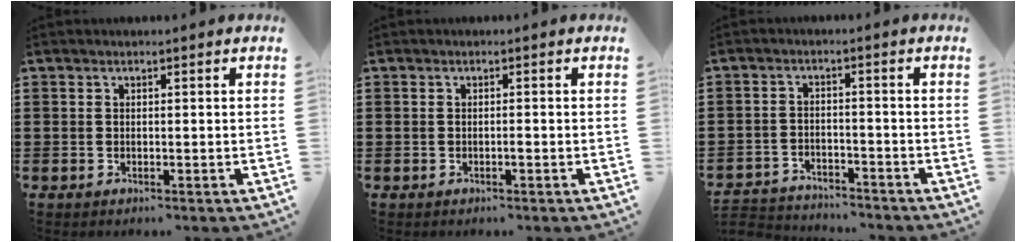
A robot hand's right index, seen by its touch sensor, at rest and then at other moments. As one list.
[{"total": 0.7, "force": [-0.4, 0.0, 0.7], "torque": [-0.013, -0.004, -0.006]}, {"total": 3.3, "force": [-3.2, 0.4, -0.2], "torque": [-0.005, 0.002, -0.071]}]